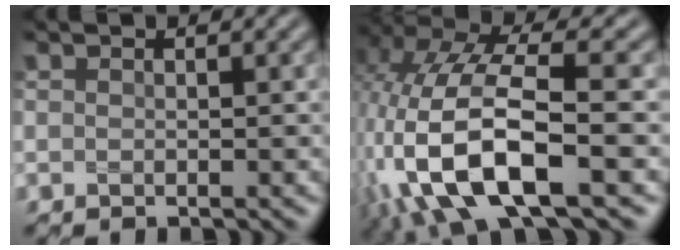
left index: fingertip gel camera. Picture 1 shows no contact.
{"total": 12.0, "force": [-4.3, 4.9, 10.1], "torque": [-0.222, -0.002, -0.081]}